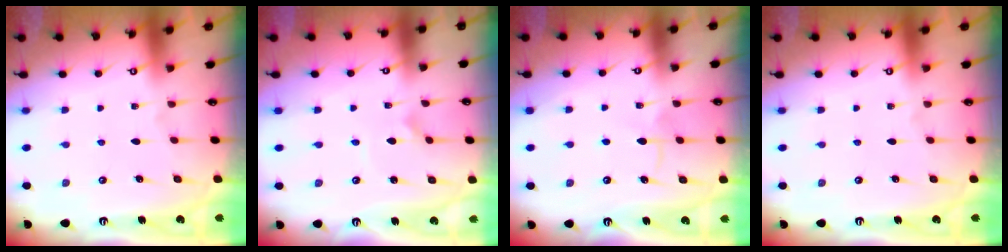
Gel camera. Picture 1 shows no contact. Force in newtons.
{"total": 1.6, "press": 1.6, "slide": 0.2}
{"total": 5.9, "press": 5.8, "slide": 0.6}
{"total": 0.0}